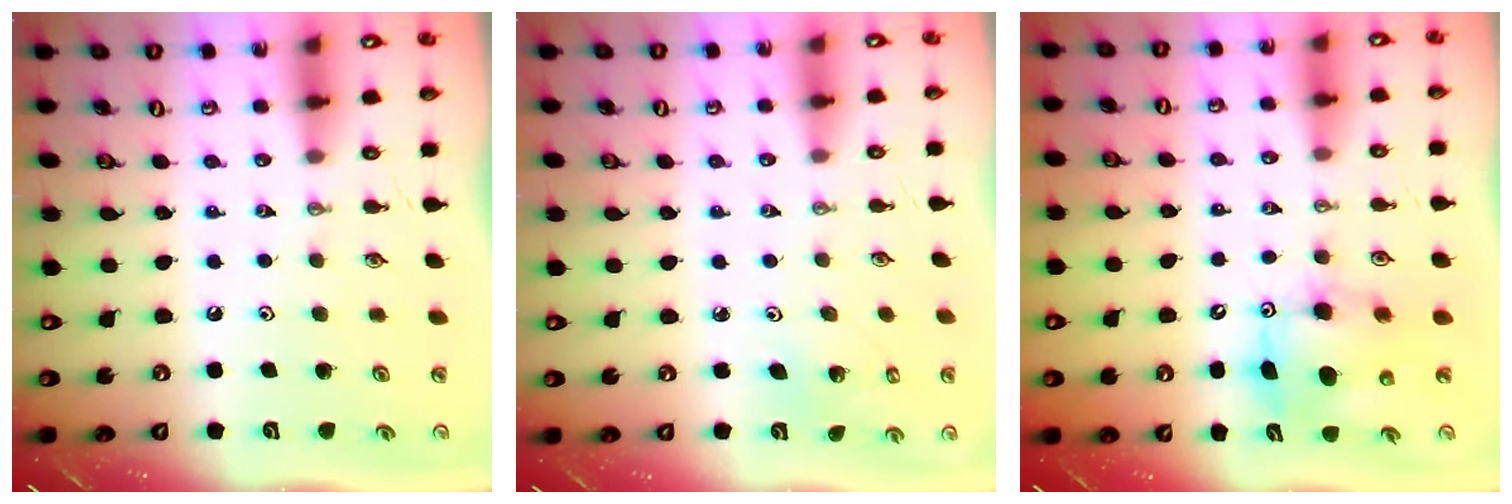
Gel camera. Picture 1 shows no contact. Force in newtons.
{"total": 2.1, "press": 2.1, "slide": 0.1}
{"total": 8.1, "press": 7.8, "slide": 2.2}